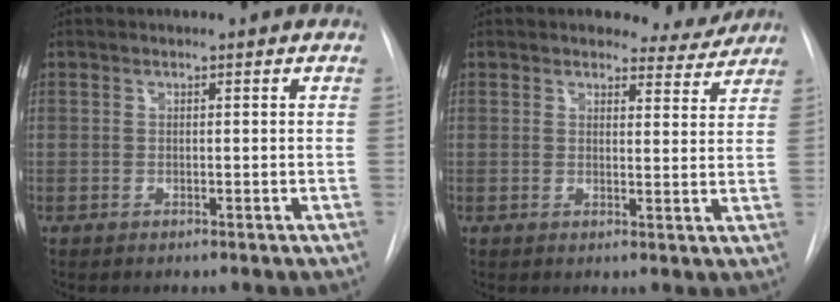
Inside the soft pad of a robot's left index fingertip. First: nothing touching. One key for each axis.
{"total": 4.9, "fx": 4.7, "fy": 1.4, "fz": -0.1, "tx": 0.012, "ty": -0.016, "tz": 0.045}